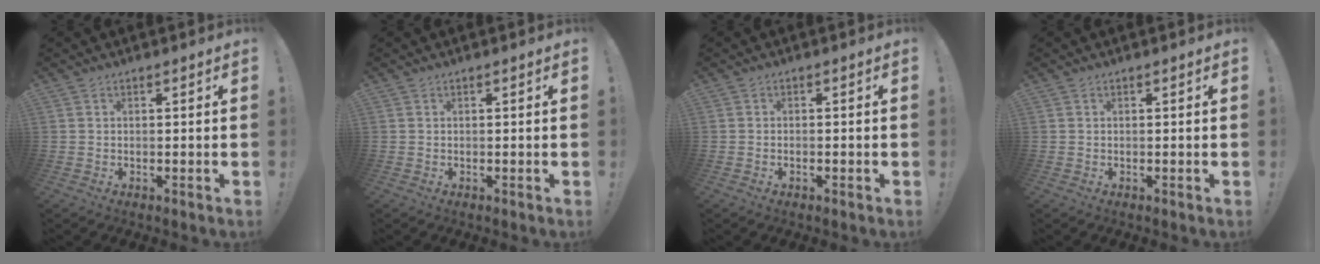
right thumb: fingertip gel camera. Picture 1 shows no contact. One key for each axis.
{"total": 0.0}
{"total": 0.7, "fx": -0.4, "fy": 0.4, "fz": 0.4, "tx": -0.005, "ty": 0.002, "tz": -0.008}
{"total": 0.0}